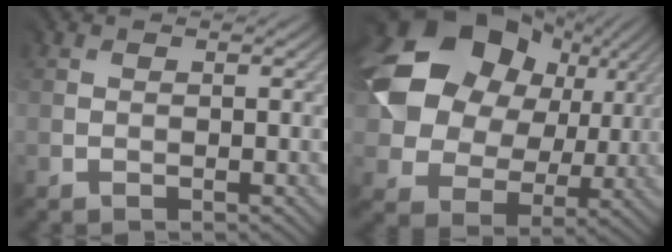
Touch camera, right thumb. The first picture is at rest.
{"total": 18.0, "force": [6.0, 14.2, 9.3], "torque": [-0.223, 0.030, 0.121]}